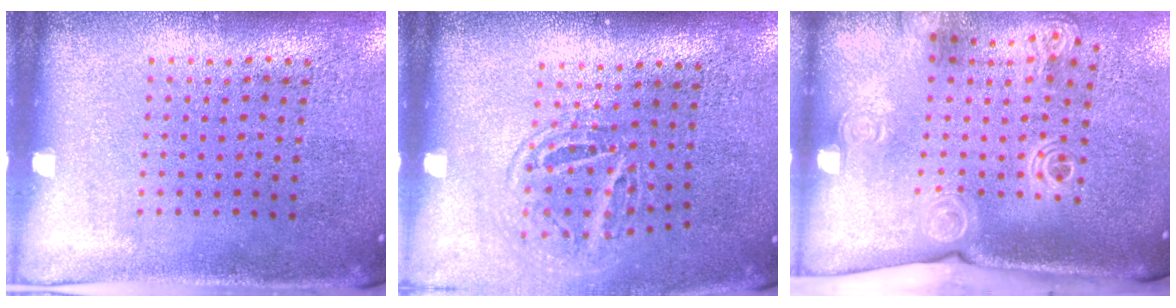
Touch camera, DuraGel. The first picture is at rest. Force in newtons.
{"total": 1.6, "press": 1.0, "slide": 1.3}
{"total": 2.1, "press": 1.6, "slide": 1.3}